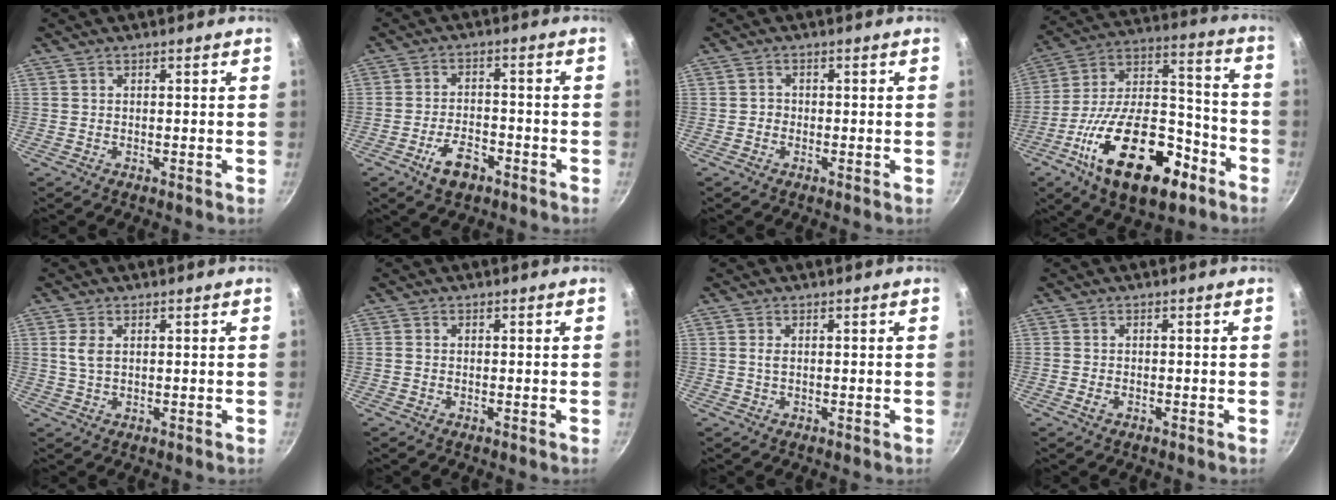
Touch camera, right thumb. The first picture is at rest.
{"total": 6.7, "force": [-3.8, 3.4, 4.3], "torque": [-0.065, 0.024, -0.066]}
{"total": 1.3, "force": [-0.5, 1.2, 0.3], "torque": [0.000, 0.002, -0.010]}
{"total": 27.7, "force": [-12.9, 13.7, 20.3], "torque": [-0.306, 0.072, -0.209]}
{"total": 3.3, "force": [0.8, 1.9, 2.5], "torque": [-0.053, -0.001, 0.017]}
{"total": 0.6, "force": [-0.2, 0.5, 0.2], "torque": [-0.004, 0.003, -0.005]}
{"total": 1.4, "force": [0.3, 0.8, 1.1], "torque": [-0.022, -0.001, 0.004]}
{"total": 1.3, "force": [-0.6, 0.8, 0.8], "torque": [-0.022, 0.003, -0.013]}